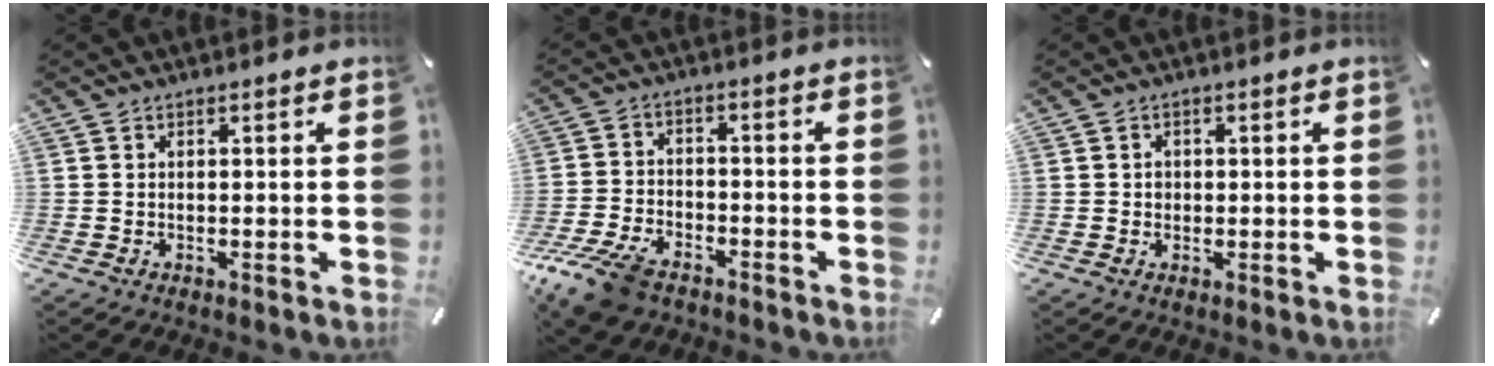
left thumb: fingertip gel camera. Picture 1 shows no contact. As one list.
[{"total": 9.8, "force": [-6.9, 4.8, 4.9], "torque": [-0.106, 0.029, -0.130]}, {"total": 1.4, "force": [-0.1, 1.3, 0.5], "torque": [-0.011, 0.006, -0.004]}]